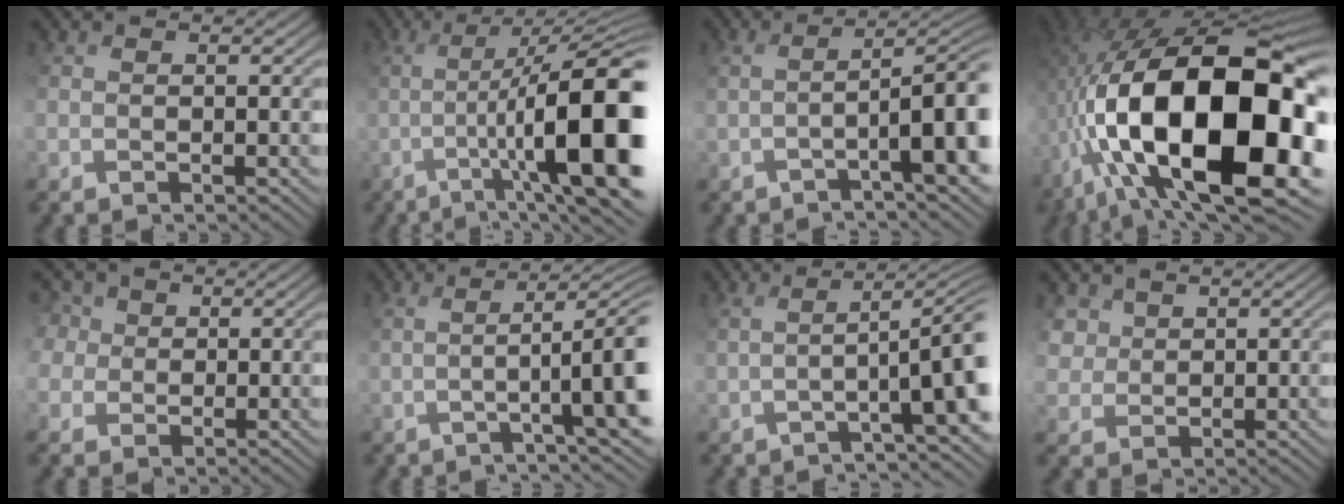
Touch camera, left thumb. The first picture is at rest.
{"total": 15.3, "force": [-2.3, 4.3, 14.6], "torque": [-0.234, -0.014, -0.005]}
{"total": 10.1, "force": [-2.6, 2.0, 9.5], "torque": [-0.115, 0.012, -0.031]}
{"total": 21.0, "force": [-2.4, 12.6, 16.6], "torque": [-0.353, -0.029, -0.005]}
{"total": 5.3, "force": [0.2, 5.0, 1.7], "torque": [-0.091, 0.011, -0.007]}
{"total": 8.6, "force": [-0.9, 1.2, 8.5], "torque": [-0.115, 0.004, -0.003]}
{"total": 8.2, "force": [-1.7, 1.2, 8.0], "torque": [-0.104, 0.012, -0.018]}
{"total": 4.1, "force": [2.9, 2.8, -0.3], "torque": [-0.019, 0.009, 0.064]}